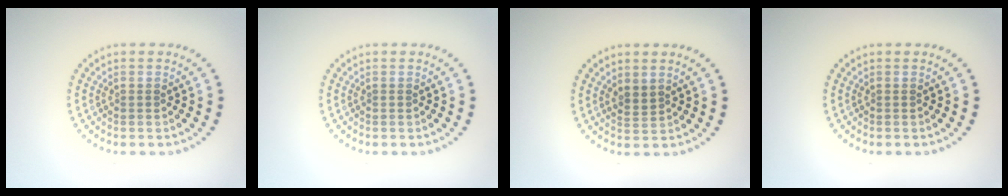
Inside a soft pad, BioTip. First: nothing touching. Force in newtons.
{"total": 0.0}
{"total": 1.4, "press": 1.1, "slide": 0.8}
{"total": 0.0}